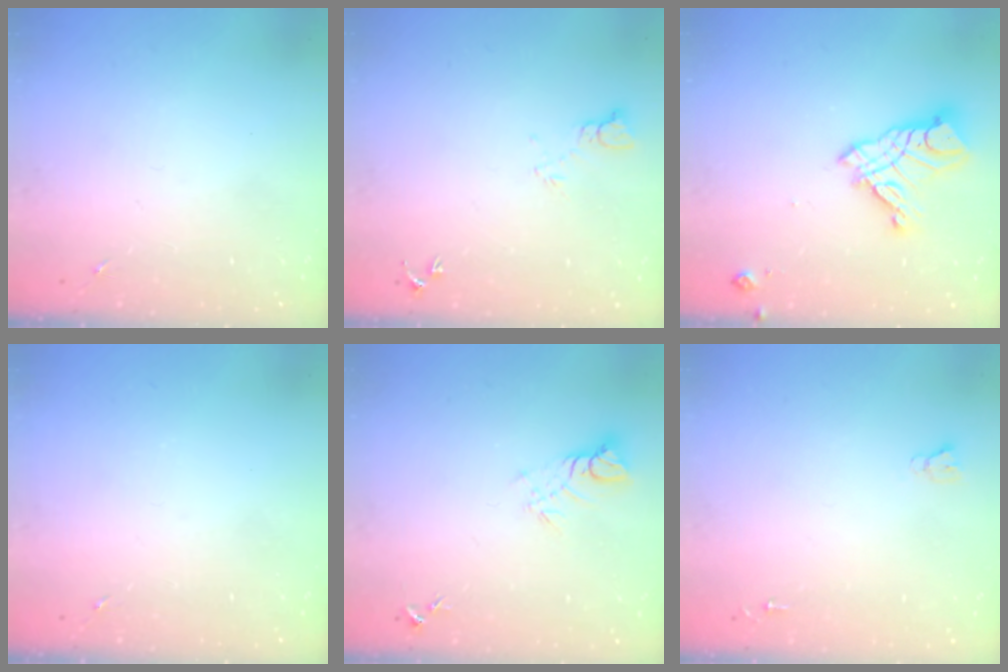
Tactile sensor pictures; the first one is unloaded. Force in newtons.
{"total": 5.6, "press": 5.6, "slide": 0.6}
{"total": 13.1, "press": 13.0, "slide": 1.3}
{"total": 0.0}
{"total": 6.6, "press": 6.6, "slide": 0.5}
{"total": 2.7, "press": 2.7, "slide": 0.0}